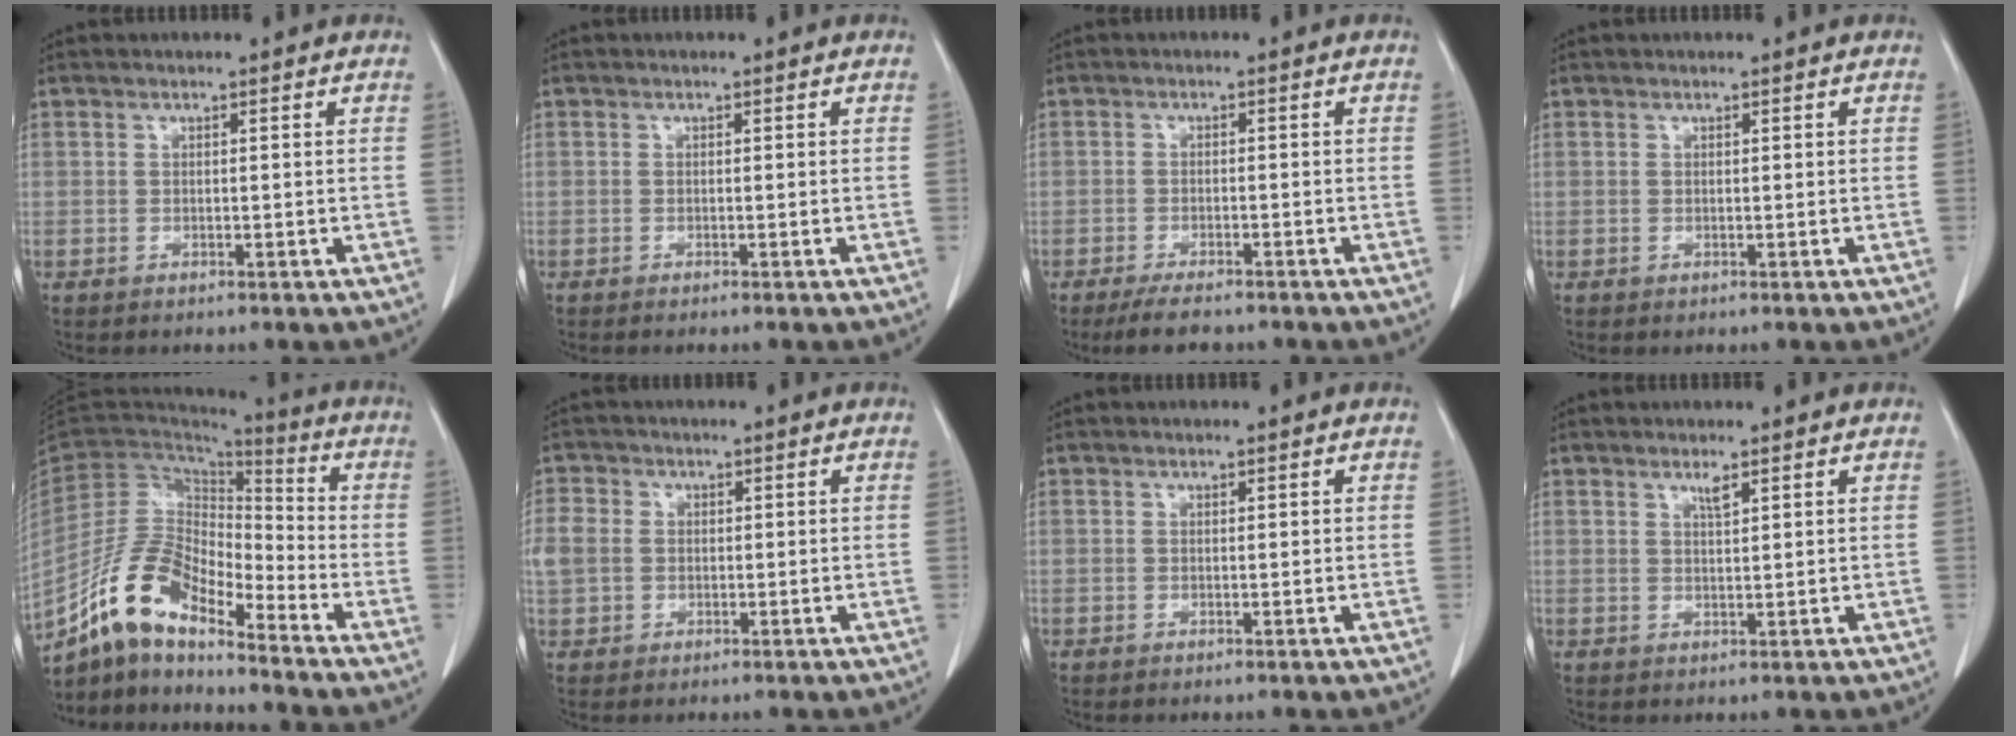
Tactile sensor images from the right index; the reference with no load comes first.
{"total": 0.0}
{"total": 4.2, "force": [-3.5, 1.4, 1.9], "torque": [-0.032, -0.005, -0.055]}
{"total": 0.0}
{"total": 12.0, "force": [-9.8, 3.7, 5.9], "torque": [-0.123, 0.030, -0.186]}
{"total": 5.9, "force": [0.5, 5.1, 2.8], "torque": [-0.084, 0.015, 0.014]}
{"total": 0.0}
{"total": 1.6, "force": [1.2, 0.1, 1.1], "torque": [-0.021, -0.003, 0.024]}